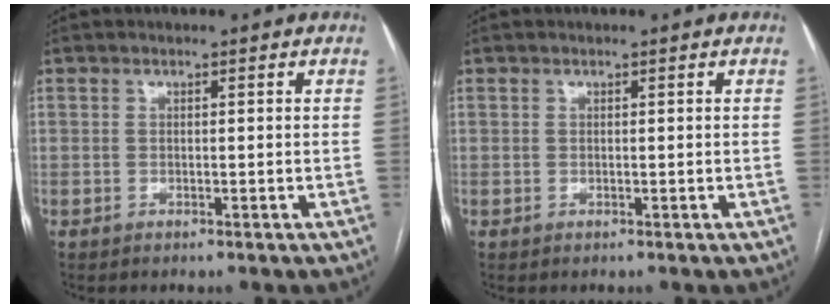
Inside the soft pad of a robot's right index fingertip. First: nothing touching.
{"total": 0.0}